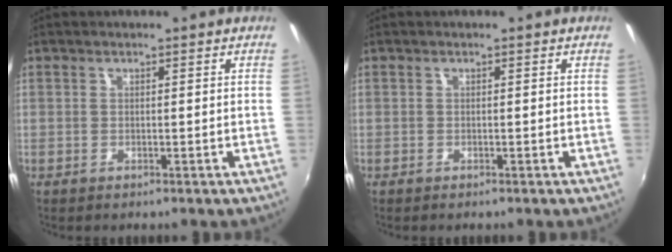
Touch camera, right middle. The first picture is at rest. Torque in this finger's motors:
{"motor_torque": [-0.45, -0.06, -0.03, -0.01]}